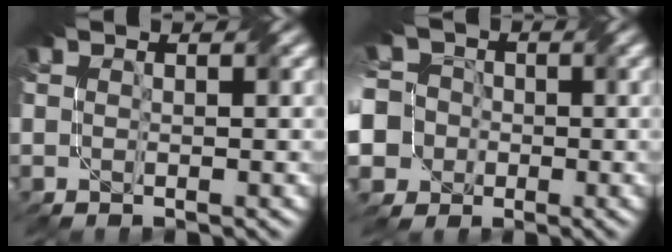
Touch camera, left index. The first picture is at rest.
{"total": 12.1, "force": [-4.0, 10.8, 3.9], "torque": [-0.108, -0.008, -0.104]}